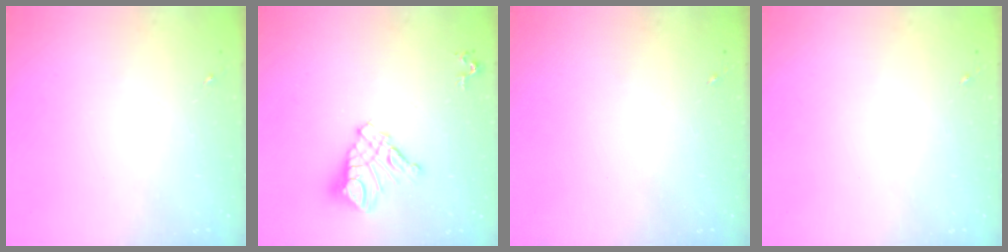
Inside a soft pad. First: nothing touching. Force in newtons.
{"total": 12.8, "press": 12.7, "slide": 1.4}
{"total": 0.0}
{"total": 0.0}